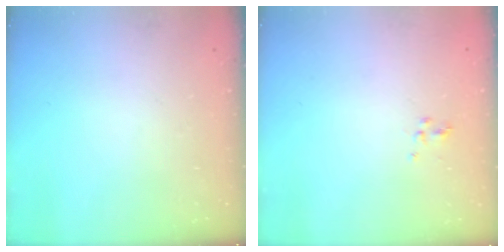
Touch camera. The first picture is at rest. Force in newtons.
{"total": 2.5, "press": 2.2, "slide": 1.3}